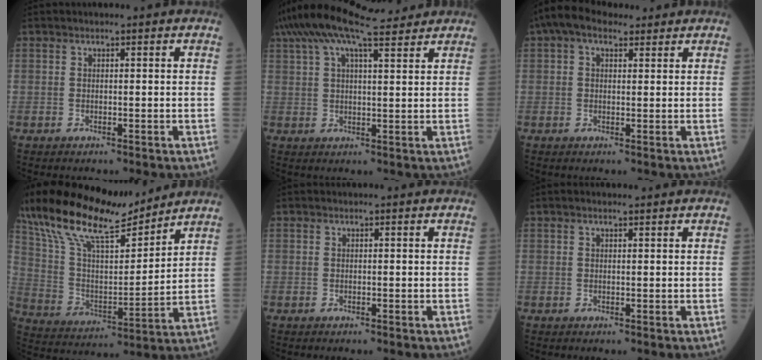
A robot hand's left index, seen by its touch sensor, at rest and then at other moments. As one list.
[{"total": 14.4, "force": [11.9, 2.0, 7.7], "torque": [-0.156, 0.047, 0.196]}, {"total": 5.6, "force": [3.5, 2.9, 3.2], "torque": [-0.071, 0.043, 0.064]}, {"total": 19.4, "force": [16.0, 3.6, 10.2], "torque": [-0.200, 0.021, 0.298]}, {"total": 0.0}, {"total": 1.0, "force": [0.8, 0.1, 0.6], "torque": [-0.014, 0.006, 0.013]}]